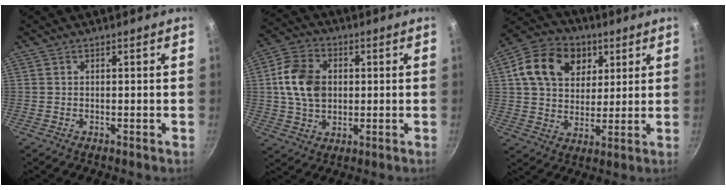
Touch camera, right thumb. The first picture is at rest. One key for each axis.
{"total": 11.7, "fx": 1.3, "fy": 8.6, "fz": 7.9, "tx": -0.127, "ty": 0.010, "tz": 0.015}
{"total": 15.7, "fx": 5.5, "fy": 12.0, "fz": 8.6, "tx": -0.128, "ty": 0.001, "tz": 0.084}